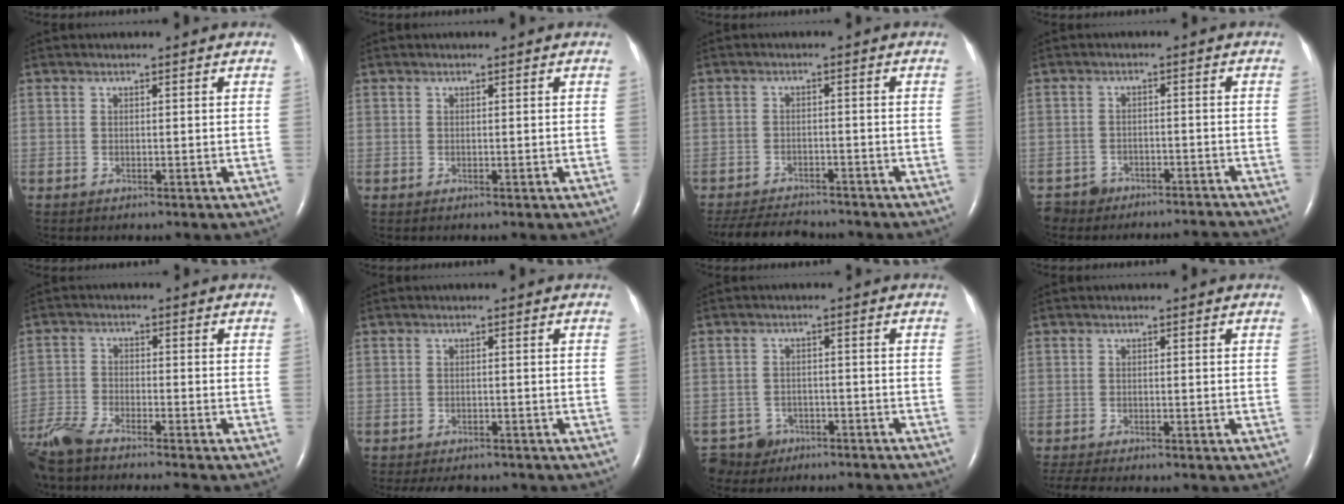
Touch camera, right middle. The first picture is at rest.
{"total": 0.0}
{"total": 9.8, "force": [-9.1, 2.1, 3.0], "torque": [-0.057, -0.008, -0.132]}
{"total": 7.3, "force": [-6.9, 2.3, -0.1], "torque": [0.005, 0.007, -0.098]}
{"total": 11.5, "force": [-10.1, 0.7, 5.4], "torque": [-0.102, -0.025, -0.170]}
{"total": 7.6, "force": [-6.7, 2.6, 2.4], "torque": [-0.034, -0.004, -0.083]}
{"total": 5.8, "force": [-4.8, 3.1, -0.3], "torque": [0.004, 0.003, -0.077]}
{"total": 5.6, "force": [-4.9, 0.9, 2.6], "torque": [-0.043, -0.008, -0.072]}